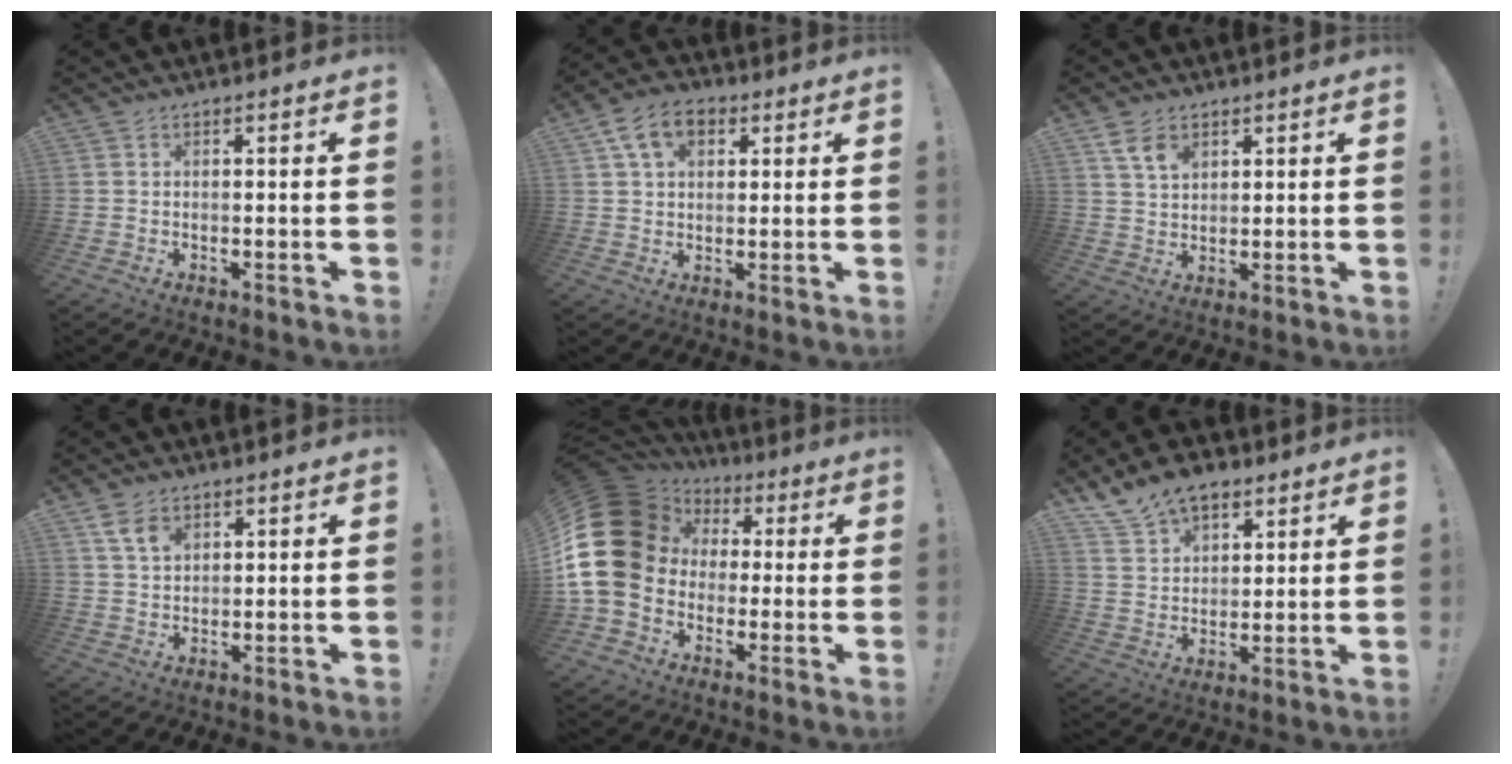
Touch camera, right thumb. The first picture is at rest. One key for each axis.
{"total": 8.9, "fx": 3.5, "fy": 5.9, "fz": 5.8, "tx": -0.096, "ty": 0.010, "tz": 0.066}
{"total": 6.0, "fx": 3.5, "fy": 3.6, "fz": 3.3, "tx": -0.050, "ty": -0.015, "tz": 0.063}
{"total": 5.4, "fx": 3.0, "fy": 3.3, "fz": 3.1, "tx": -0.044, "ty": -0.012, "tz": 0.054}
{"total": 21.4, "fx": 1.4, "fy": 17.1, "fz": 12.8, "tx": -0.242, "ty": 0.001, "tz": 0.051}
{"total": 10.4, "fx": 7.8, "fy": 5.7, "fz": 3.6, "tx": -0.070, "ty": -0.043, "tz": 0.152}